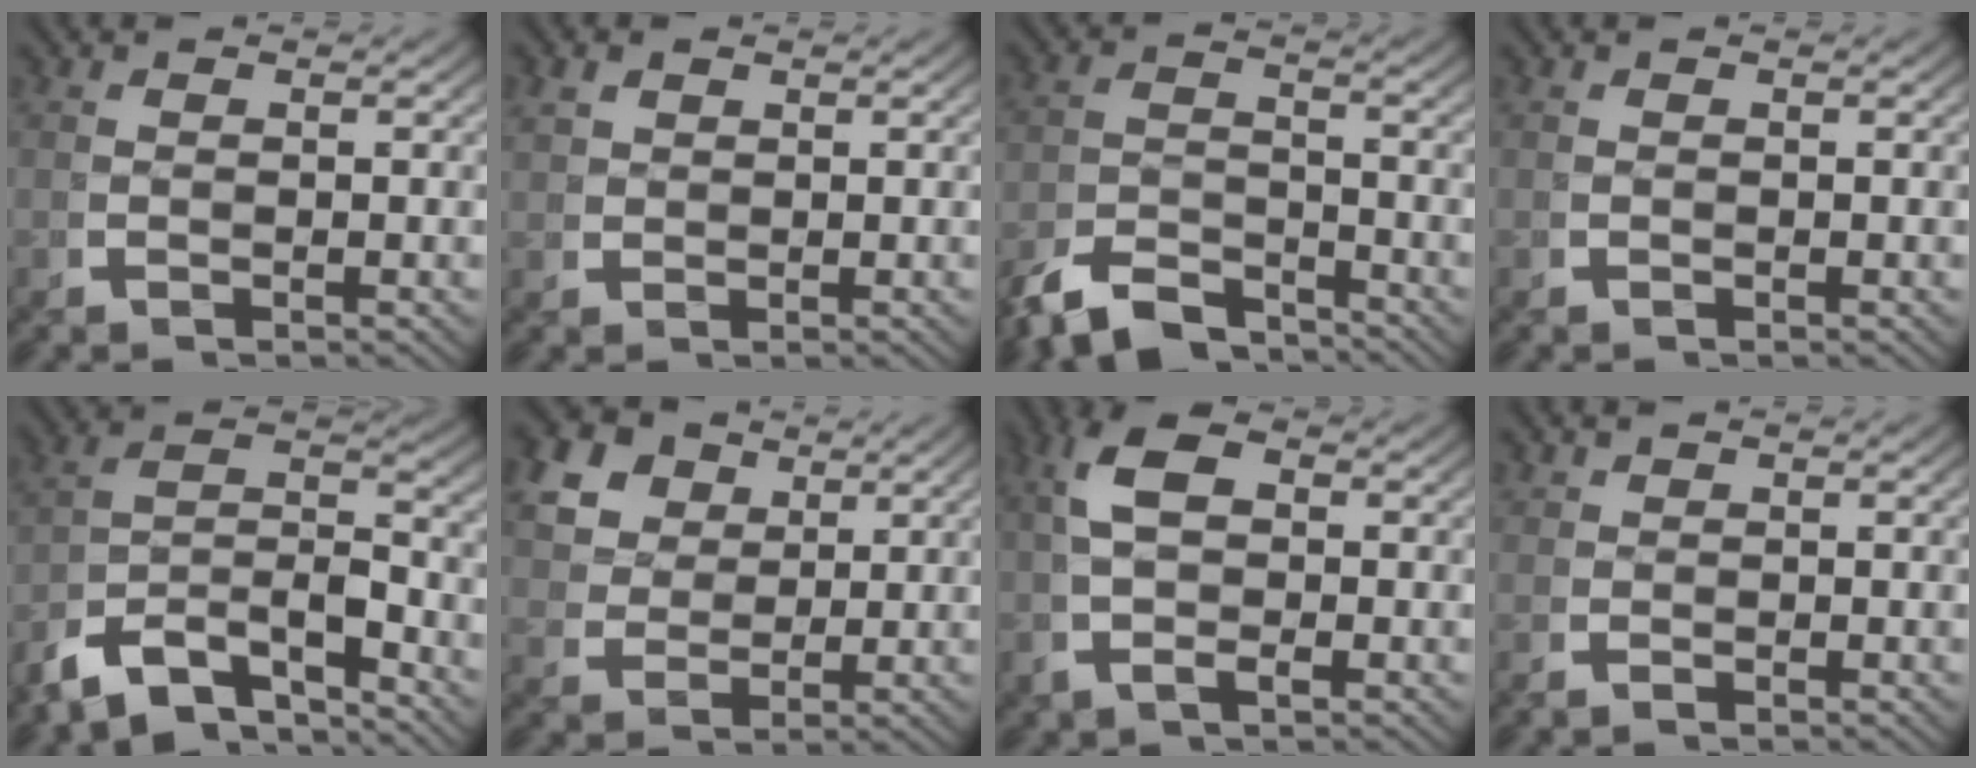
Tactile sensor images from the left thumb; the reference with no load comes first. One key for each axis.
{"total": 1.5, "fx": 1.2, "fy": 0.8, "fz": 0.4, "tx": -0.009, "ty": 0.000, "tz": 0.030}
{"total": 5.3, "fx": -4.7, "fy": 1.5, "fz": 1.9, "tx": -0.030, "ty": -0.017, "tz": -0.084}
{"total": 0.0}
{"total": 11.3, "fx": -3.4, "fy": 7.7, "fz": 7.4, "tx": -0.160, "ty": -0.036, "tz": -0.056}
{"total": 8.2, "fx": 3.7, "fy": 6.2, "fz": 3.8, "tx": -0.089, "ty": -0.006, "tz": 0.065}
{"total": 5.1, "fx": 0.9, "fy": 2.7, "fz": 4.2, "tx": -0.095, "ty": 0.001, "tz": 0.013}
{"total": 0.6, "fx": 0.6, "fy": 0.0, "fz": 0.0, "tx": 0.004, "ty": 0.000, "tz": 0.013}